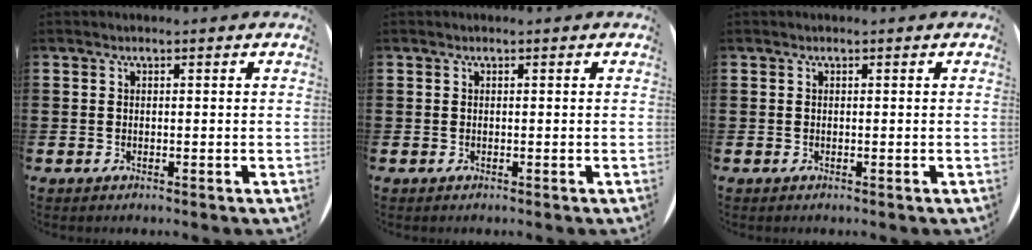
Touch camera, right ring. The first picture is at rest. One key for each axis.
{"total": 0.0}
{"total": 0.0}